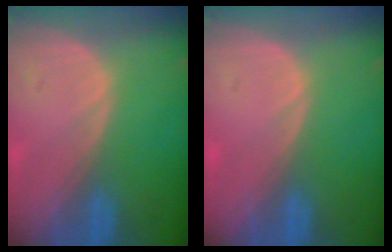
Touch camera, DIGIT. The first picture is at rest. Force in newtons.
{"total": 0.7, "press": 0.1, "slide": 0.7}